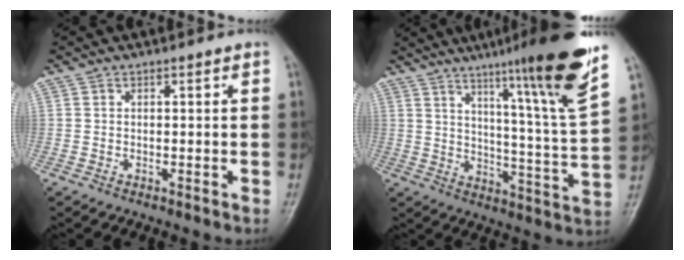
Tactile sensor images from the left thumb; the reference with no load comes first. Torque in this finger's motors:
{"motor_torque": [0.46, 0.54, 1.51, -1.25, 0.33]}